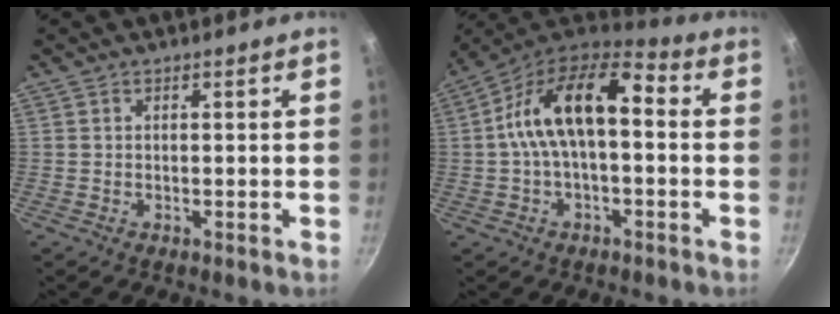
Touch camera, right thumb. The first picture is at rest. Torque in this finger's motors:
{"motor_torque": [1.43, 3.58, 1.77, -0.17, 0.18]}